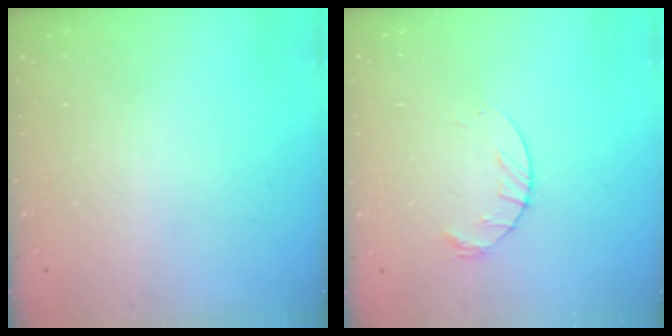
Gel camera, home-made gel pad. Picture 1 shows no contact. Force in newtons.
{"total": 6.0, "press": 6.0, "slide": 0.8}